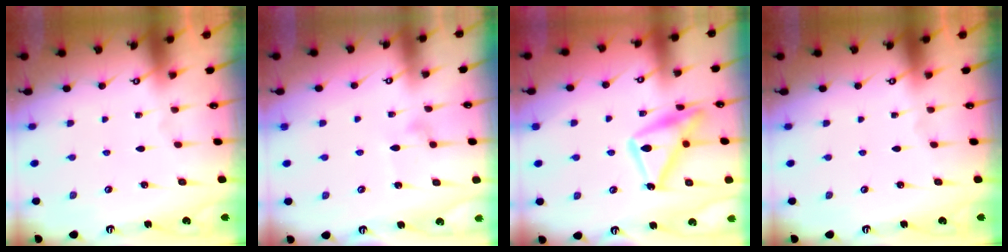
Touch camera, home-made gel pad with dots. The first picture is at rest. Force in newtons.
{"total": 7.5, "press": 7.5, "slide": 0.4}
{"total": 17.5, "press": 17.4, "slide": 1.0}
{"total": 0.0}